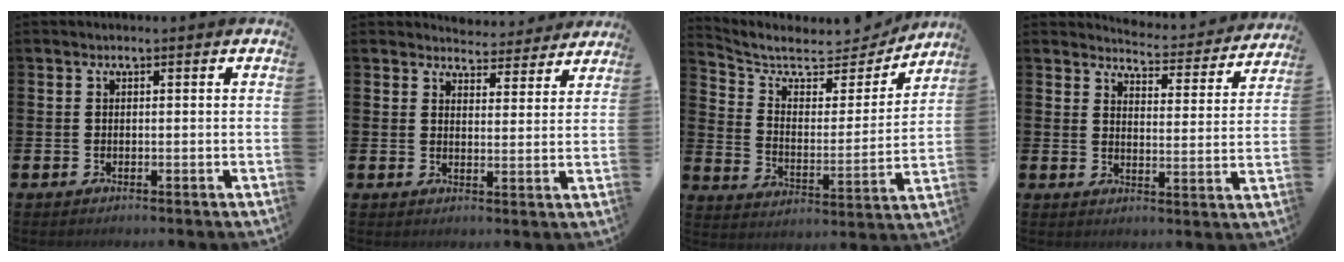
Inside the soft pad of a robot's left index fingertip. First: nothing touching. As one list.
[{"total": 4.6, "force": [4.5, 1.1, -0.3], "torque": [0.007, -0.037, 0.078]}, {"total": 7.1, "force": [6.4, 2.6, 1.7], "torque": [-0.064, -0.057, 0.103]}, {"total": 4.8, "force": [4.8, 0.3, 0.5], "torque": [-0.011, -0.045, 0.076]}]